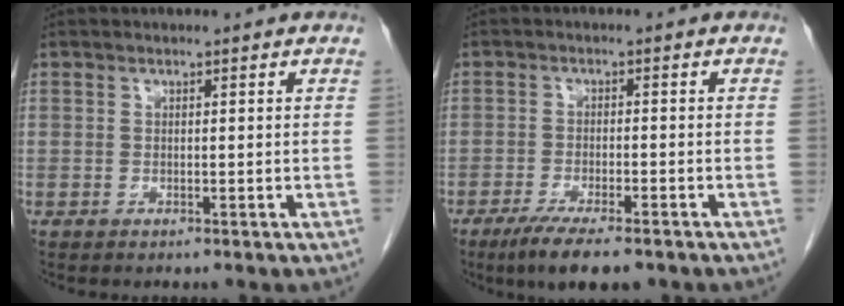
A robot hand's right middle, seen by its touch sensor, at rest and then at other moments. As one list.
[{"total": 8.1, "force": [-5.9, 1.5, 5.3], "torque": [-0.083, -0.016, -0.089]}]